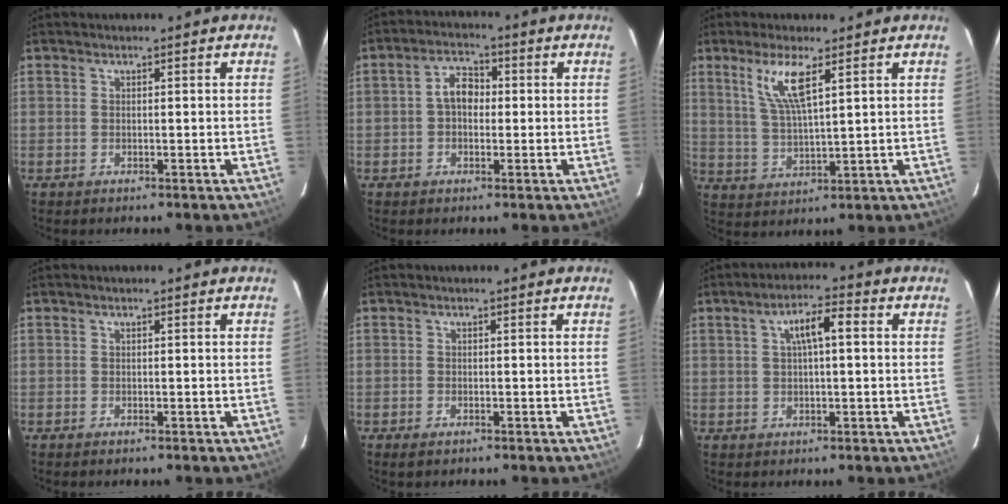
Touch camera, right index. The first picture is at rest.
{"total": 4.7, "force": [0.0, 3.3, 3.3], "torque": [-0.060, 0.018, -0.002]}
{"total": 7.5, "force": [3.8, 1.1, 6.4], "torque": [-0.131, -0.007, 0.082]}
{"total": 0.0}
{"total": 1.2, "force": [-0.8, 0.6, 0.6], "torque": [-0.012, -0.004, -0.016]}
{"total": 5.7, "force": [1.3, 1.5, 5.4], "torque": [-0.096, 0.015, 0.026]}